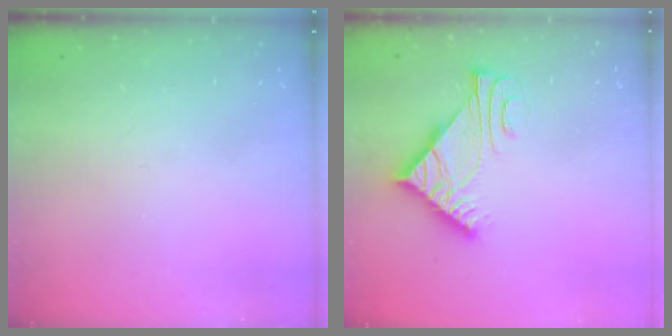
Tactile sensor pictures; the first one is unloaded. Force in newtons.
{"total": 8.0, "press": 7.9, "slide": 0.8}